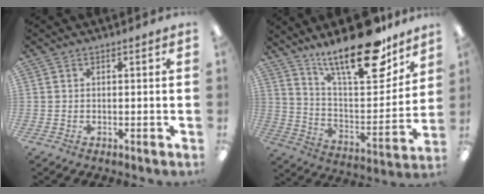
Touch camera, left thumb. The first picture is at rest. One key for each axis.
{"total": 23.2, "fx": 17.6, "fy": 6.6, "fz": 13.7, "tx": -0.218, "ty": -0.120, "tz": 0.294}